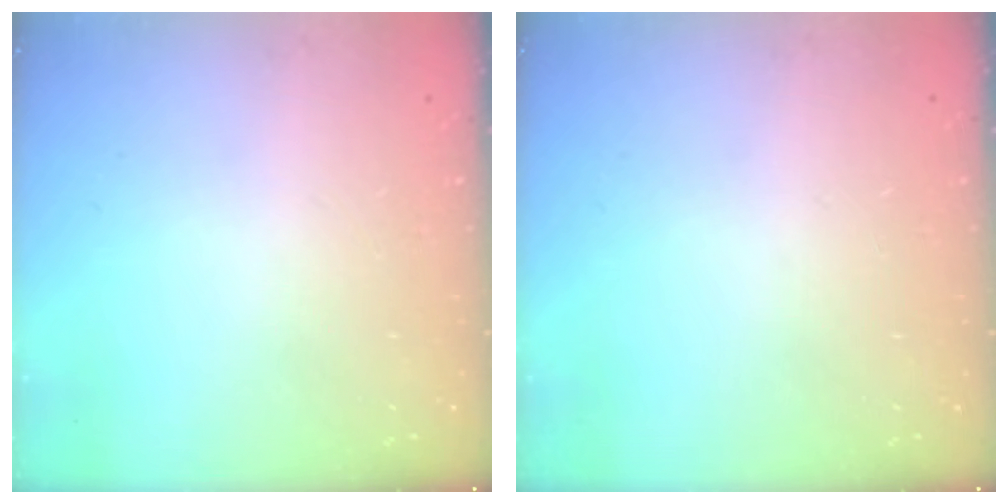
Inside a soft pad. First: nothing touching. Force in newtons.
{"total": 0.0}